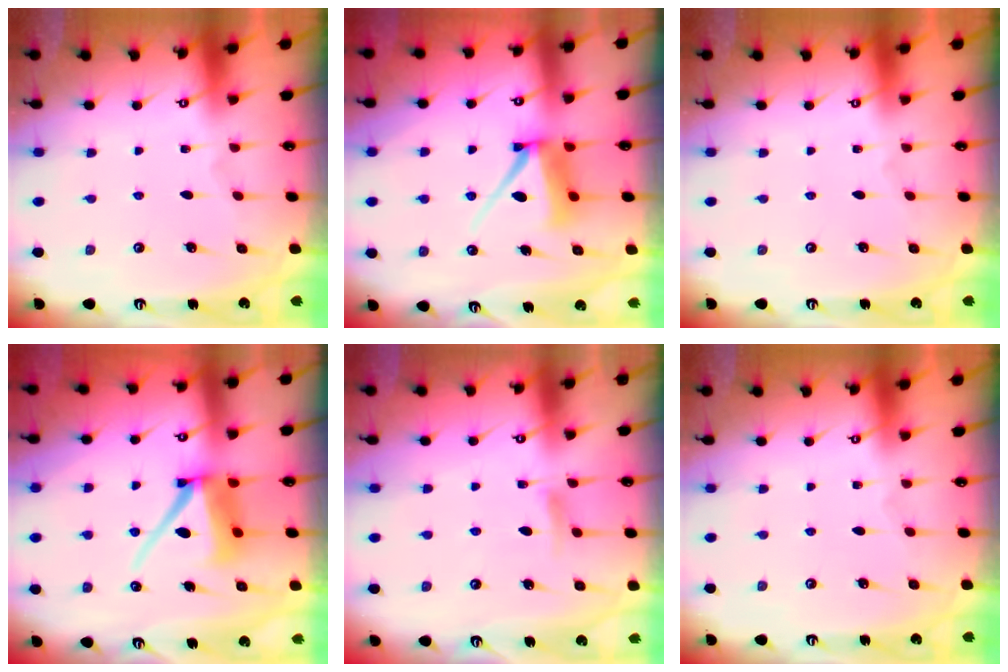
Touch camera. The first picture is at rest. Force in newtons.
{"total": 9.3, "press": 9.3, "slide": 1.0}
{"total": 0.0}
{"total": 11.3, "press": 11.3, "slide": 1.4}
{"total": 7.4, "press": 7.4, "slide": 0.9}
{"total": 0.0}